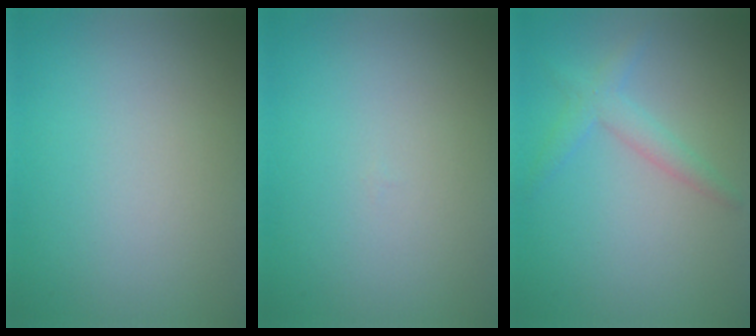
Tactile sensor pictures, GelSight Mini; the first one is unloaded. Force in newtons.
{"total": 0.0}
{"total": 2.1, "press": 2.1, "slide": 0.0}